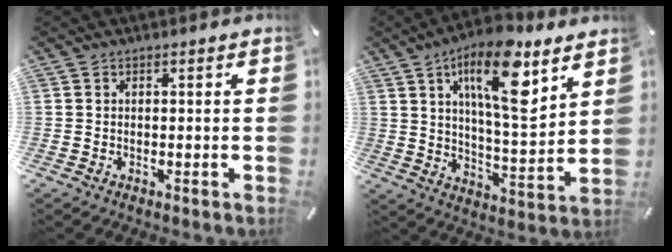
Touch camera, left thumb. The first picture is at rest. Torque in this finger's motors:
{"motor_torque": [1.88, 1.90, 2.11, -0.67, 0.57]}